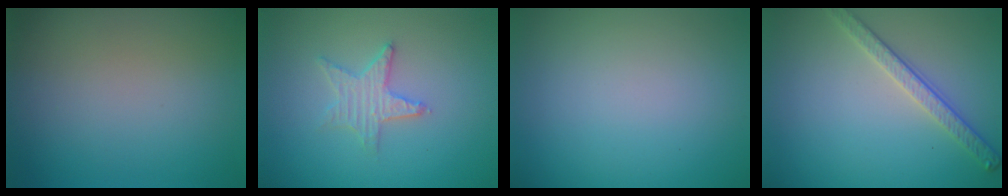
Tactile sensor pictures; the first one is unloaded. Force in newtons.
{"total": 2.7, "press": 2.6, "slide": 0.5}
{"total": 0.0}
{"total": 2.7, "press": 2.6, "slide": 0.9}